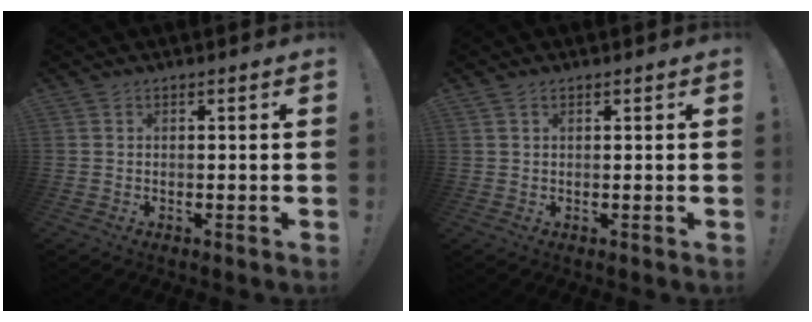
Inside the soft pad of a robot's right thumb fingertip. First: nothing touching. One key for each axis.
{"total": 0.9, "fx": 0.6, "fy": 0.6, "fz": 0.3, "tx": -0.002, "ty": 0.000, "tz": 0.010}